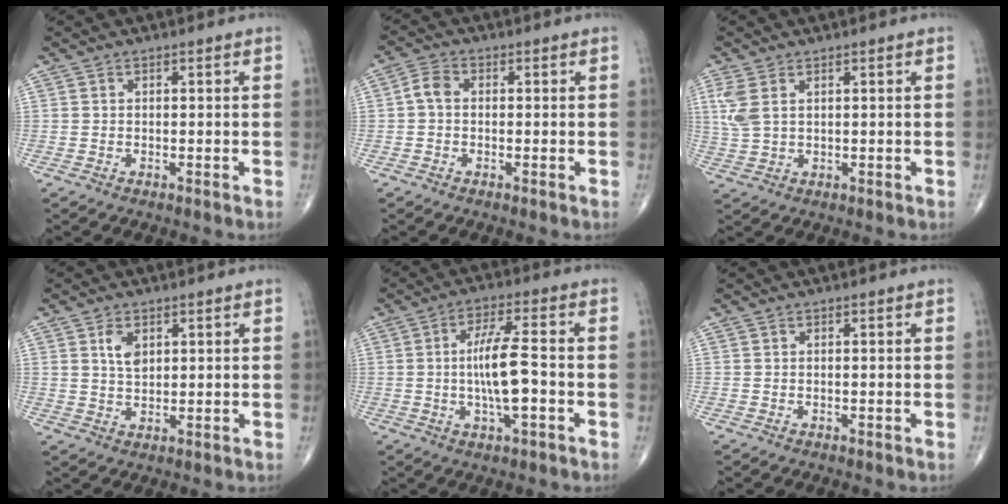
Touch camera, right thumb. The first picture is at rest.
{"total": 3.1, "force": [-0.1, 2.2, 2.2], "torque": [-0.039, 0.009, -0.011]}
{"total": 4.7, "force": [1.8, 2.5, 3.6], "torque": [-0.097, 0.005, 0.046]}
{"total": 4.2, "force": [1.7, 2.5, 2.9], "torque": [-0.046, -0.009, 0.034]}
{"total": 9.8, "force": [-1.2, 2.5, 9.4], "torque": [-0.175, 0.015, -0.021]}
{"total": 0.0}